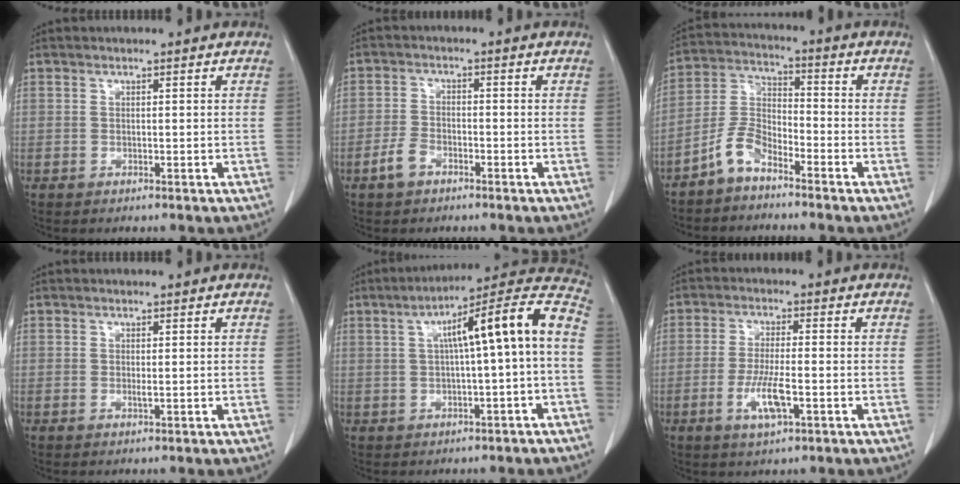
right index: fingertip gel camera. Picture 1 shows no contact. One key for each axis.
{"total": 3.9, "fx": -2.3, "fy": 2.3, "fz": 2.1, "tx": -0.048, "ty": 0.006, "tz": -0.043}
{"total": 6.5, "fx": -4.7, "fy": 2.6, "fz": 3.6, "tx": -0.089, "ty": 0.009, "tz": -0.103}
{"total": 0.7, "fx": 0.0, "fy": 0.2, "fz": 0.7, "tx": -0.015, "ty": -0.003, "tz": 0.002}
{"total": 14.5, "fx": 1.0, "fy": 0.9, "fz": 14.4, "tx": -0.210, "ty": 0.047, "tz": 0.014}
{"total": 6.4, "fx": -2.3, "fy": 1.3, "fz": 5.8, "tx": -0.117, "ty": -0.009, "tz": -0.038}